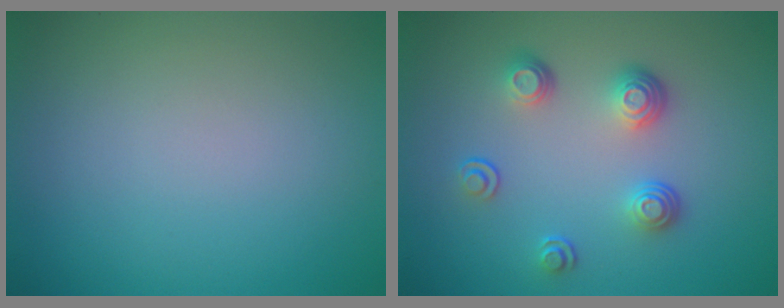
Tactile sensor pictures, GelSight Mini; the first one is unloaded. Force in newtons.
{"total": 3.4, "press": 2.5, "slide": 2.3}